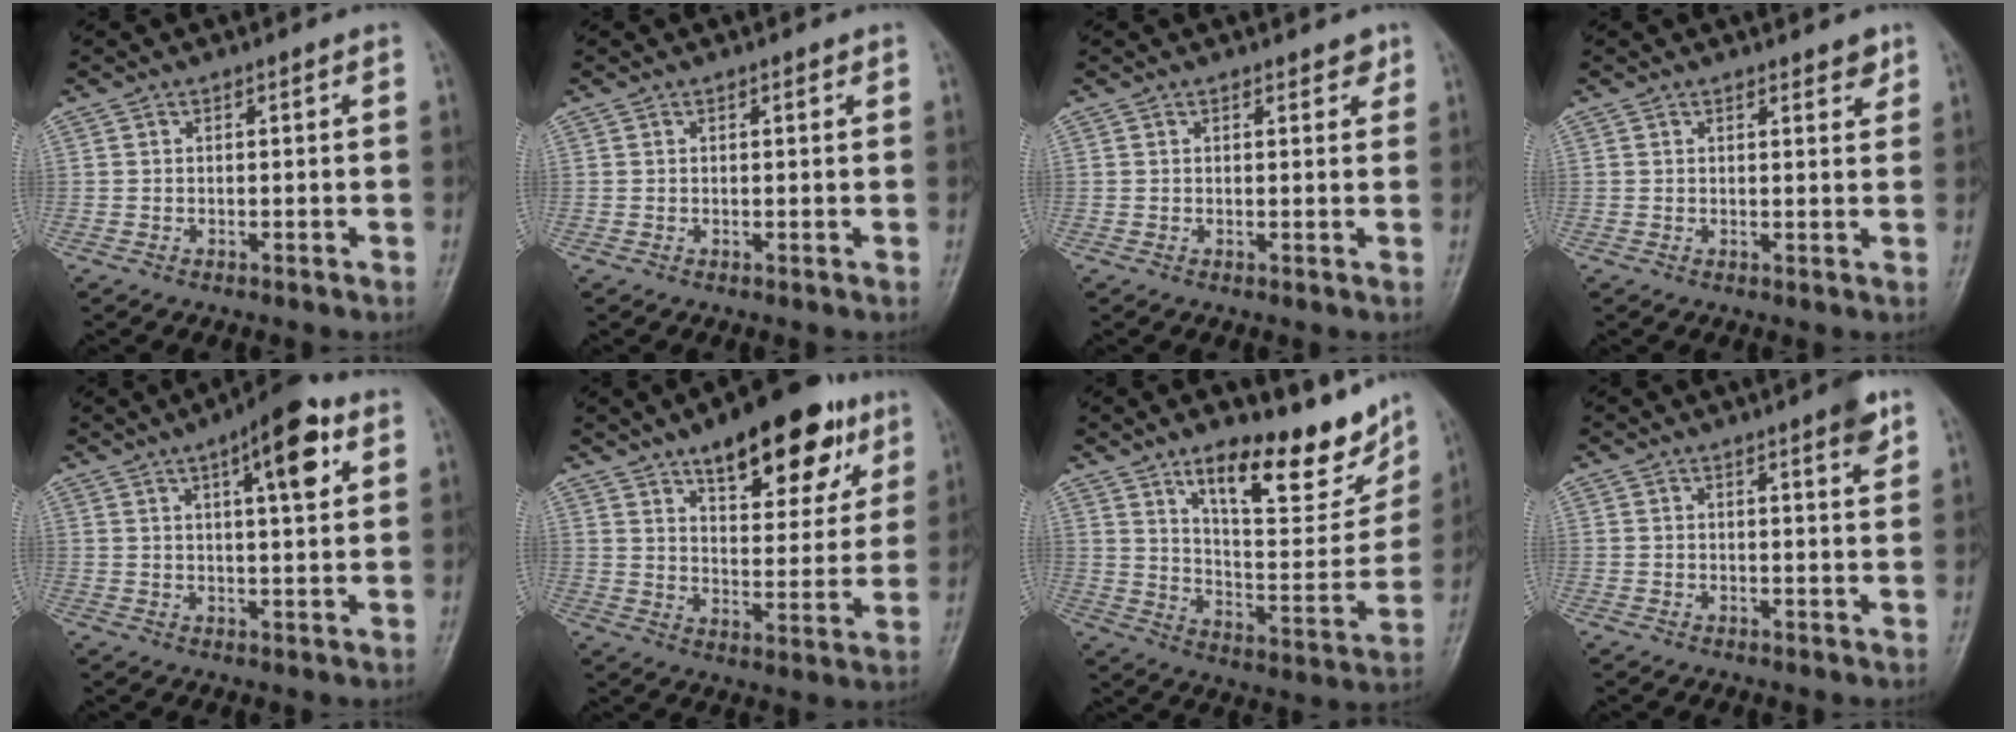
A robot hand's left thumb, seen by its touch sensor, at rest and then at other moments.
{"total": 0.8, "force": [0.5, 0.3, 0.6], "torque": [-0.008, -0.001, 0.007]}
{"total": 2.2, "force": [1.6, 1.0, 1.1], "torque": [0.000, -0.007, 0.016]}
{"total": 2.7, "force": [2.0, 1.0, 1.5], "torque": [-0.009, -0.011, 0.024]}
{"total": 10.9, "force": [4.7, 3.3, 9.3], "torque": [-0.119, -0.006, 0.064]}
{"total": 20.7, "force": [12.0, 8.6, 14.6], "torque": [-0.162, -0.038, 0.176]}
{"total": 20.6, "force": [13.9, 7.4, 13.2], "torque": [-0.138, -0.080, 0.219]}
{"total": 3.9, "force": [2.5, 0.6, 3.0], "torque": [-0.034, -0.013, 0.030]}